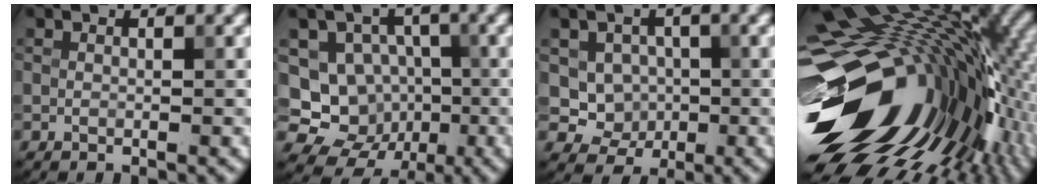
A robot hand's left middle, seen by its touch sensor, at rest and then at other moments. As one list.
[{"total": 10.2, "force": [-2.4, 9.3, 3.6], "torque": [-0.066, 0.006, -0.052]}, {"total": 3.5, "force": [0.1, 3.2, 1.3], "torque": [-0.020, -0.006, -0.003]}, {"total": 20.6, "force": [-2.2, 12.7, 16.0], "torque": [-0.284, -0.041, -0.019]}]